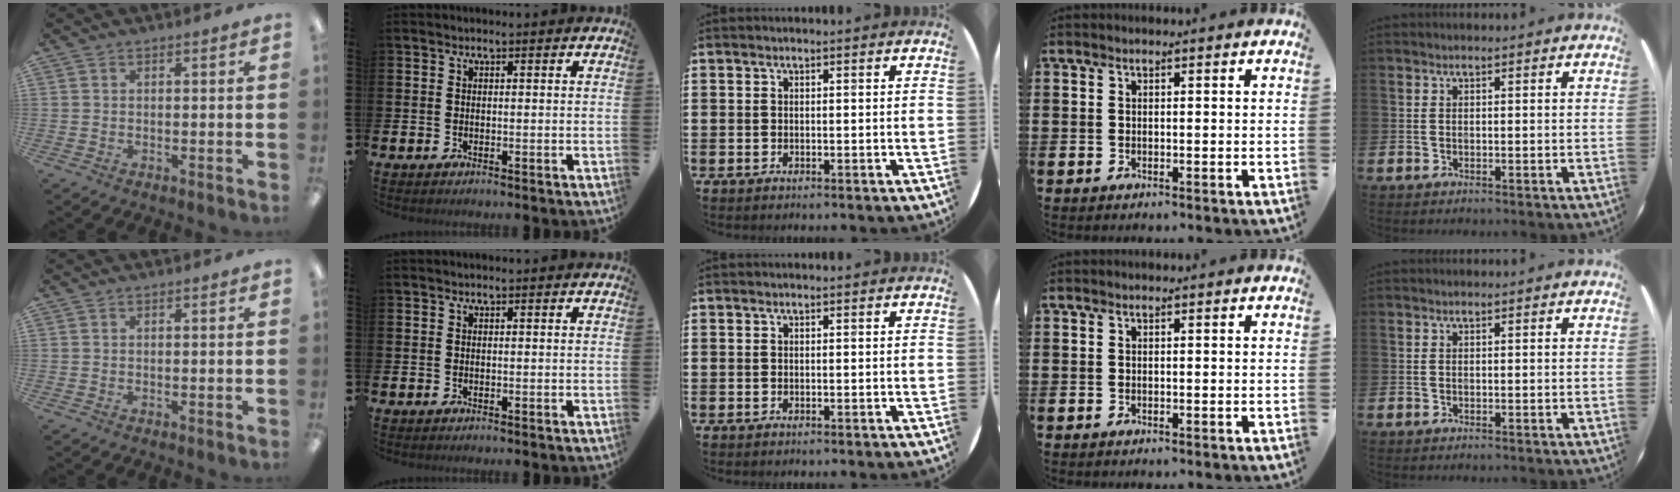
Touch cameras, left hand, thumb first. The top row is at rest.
{}